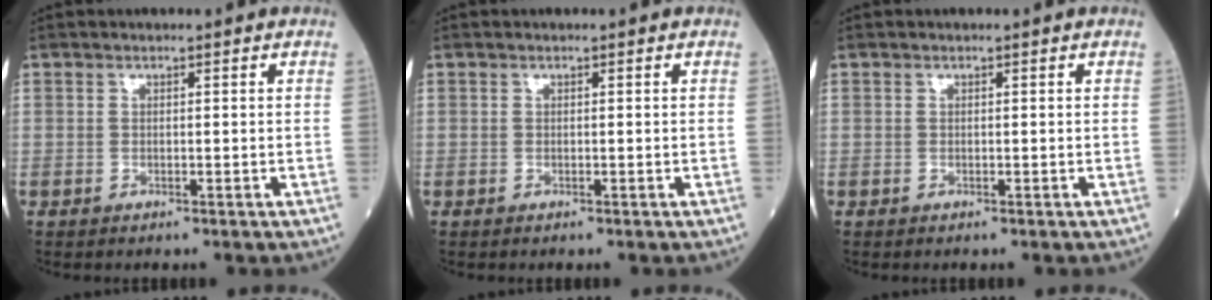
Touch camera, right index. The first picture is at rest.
{"total": 0.0}
{"total": 0.0}